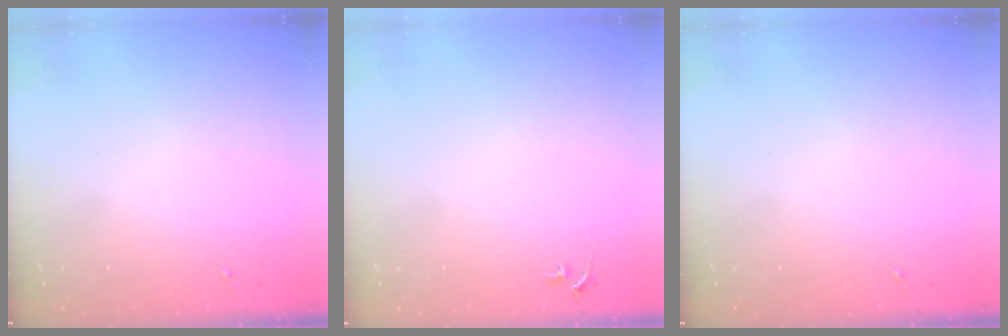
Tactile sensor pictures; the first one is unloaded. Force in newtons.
{"total": 2.3, "press": 2.3, "slide": 0.2}
{"total": 0.0}